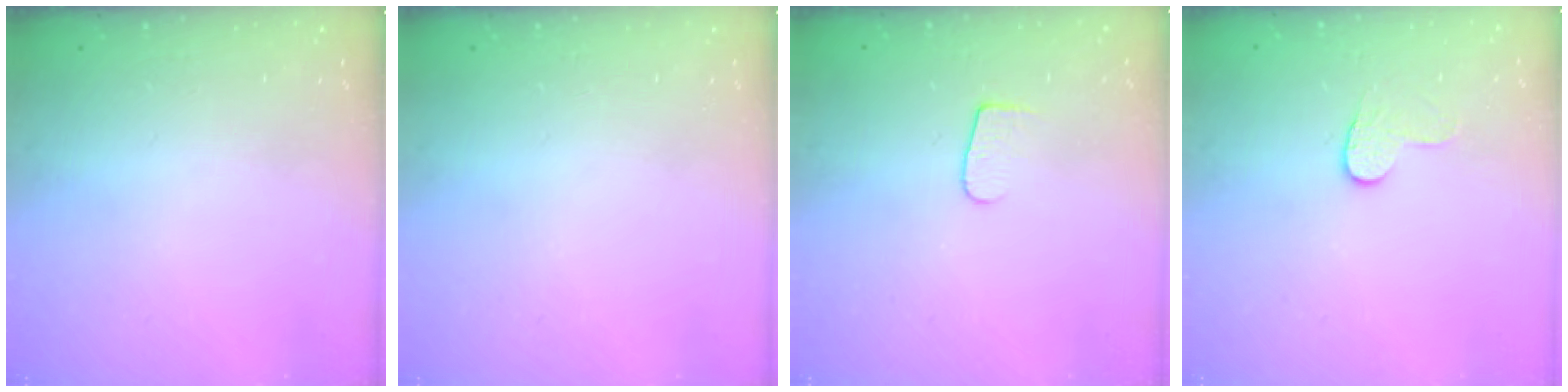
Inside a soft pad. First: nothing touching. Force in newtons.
{"total": 0.0}
{"total": 5.8, "press": 5.8, "slide": 0.7}
{"total": 4.5, "press": 4.5, "slide": 0.5}